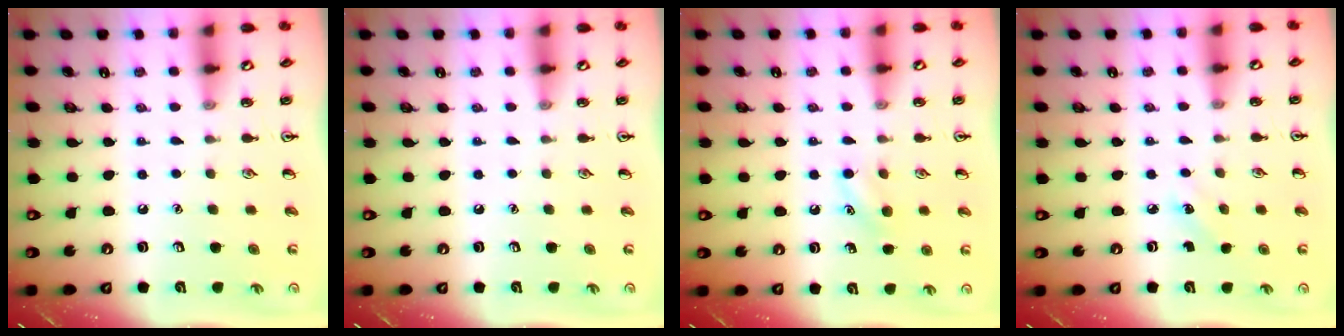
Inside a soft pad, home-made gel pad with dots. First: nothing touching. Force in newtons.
{"total": 0.0}
{"total": 7.7, "press": 7.5, "slide": 1.7}
{"total": 2.5, "press": 2.3, "slide": 0.9}